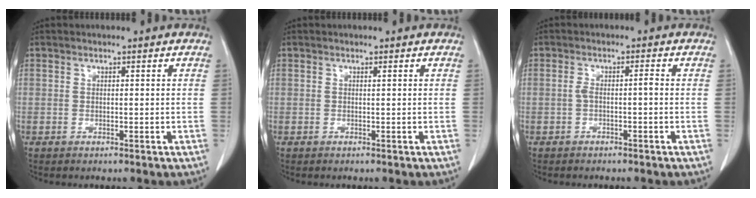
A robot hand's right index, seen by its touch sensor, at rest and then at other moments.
{"total": 0.0}
{"total": 1.9, "force": [-0.5, 0.3, 1.8], "torque": [-0.032, 0.008, -0.006]}